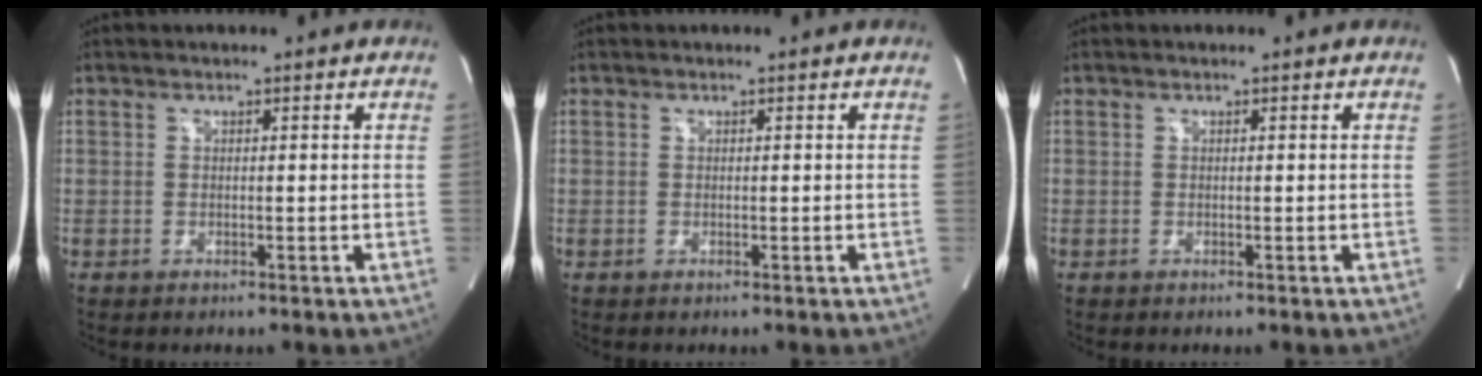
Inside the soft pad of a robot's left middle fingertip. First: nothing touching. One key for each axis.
{"total": 0.0}
{"total": 0.0}